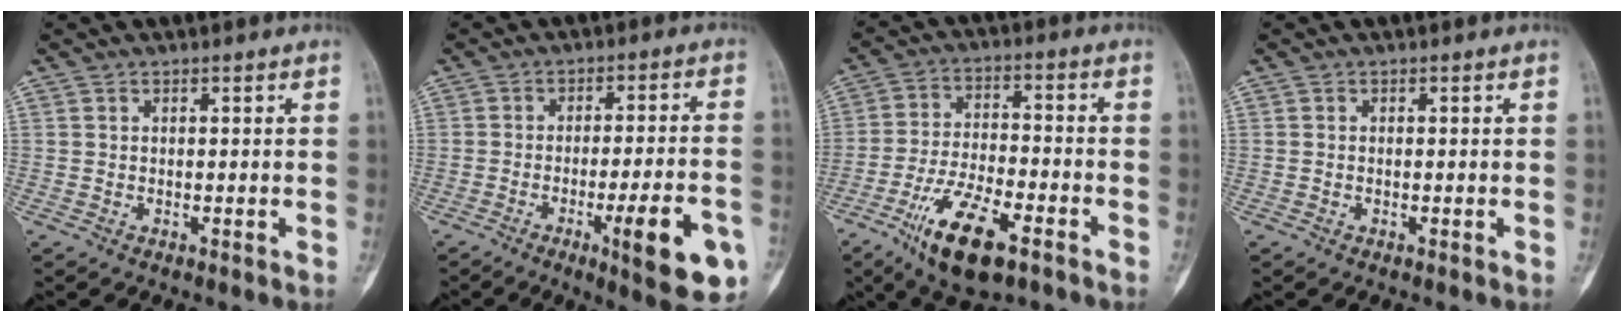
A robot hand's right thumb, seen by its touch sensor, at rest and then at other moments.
{"total": 14.3, "force": [-5.7, 2.8, 12.9], "torque": [-0.170, 0.011, -0.073]}
{"total": 14.1, "force": [-7.8, 5.3, 10.5], "torque": [-0.188, 0.030, -0.133]}
{"total": 0.0}